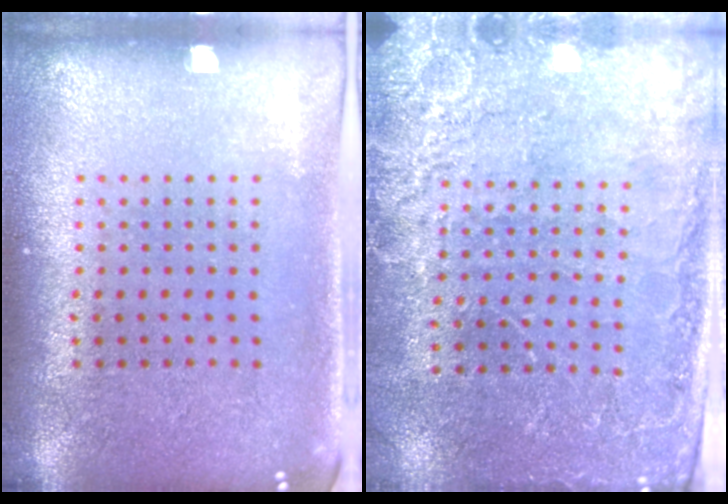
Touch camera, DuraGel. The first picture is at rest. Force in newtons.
{"total": 2.7, "press": 2.6, "slide": 0.3}